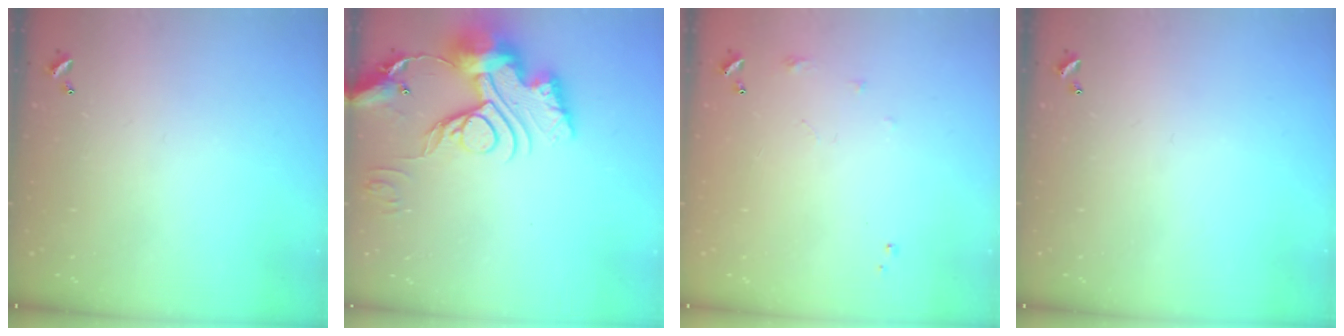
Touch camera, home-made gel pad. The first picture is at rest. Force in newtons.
{"total": 18.7, "press": 18.6, "slide": 1.7}
{"total": 5.9, "press": 5.9, "slide": 0.8}
{"total": 0.0}